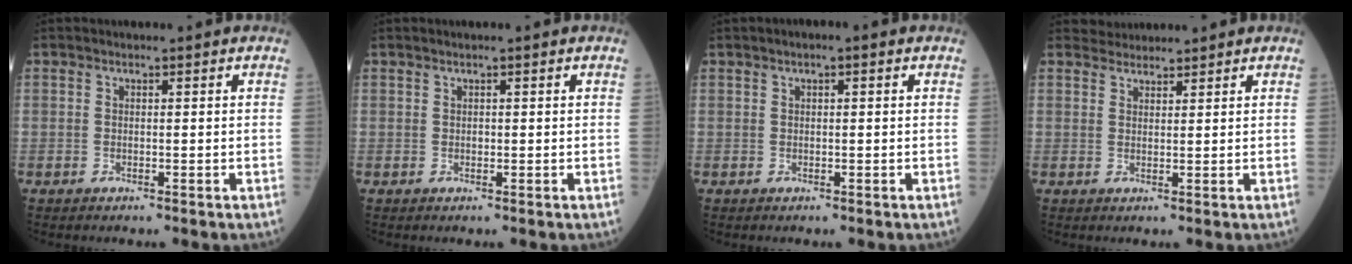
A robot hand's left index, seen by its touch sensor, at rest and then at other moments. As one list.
[{"total": 0.6, "force": [0.3, 0.3, 0.5], "torque": [-0.007, 0.004, 0.004]}, {"total": 1.7, "force": [0.8, 0.5, 1.5], "torque": [-0.021, 0.010, 0.009]}, {"total": 2.5, "force": [2.5, 0.4, -0.3], "torque": [-0.003, 0.019, 0.047]}]